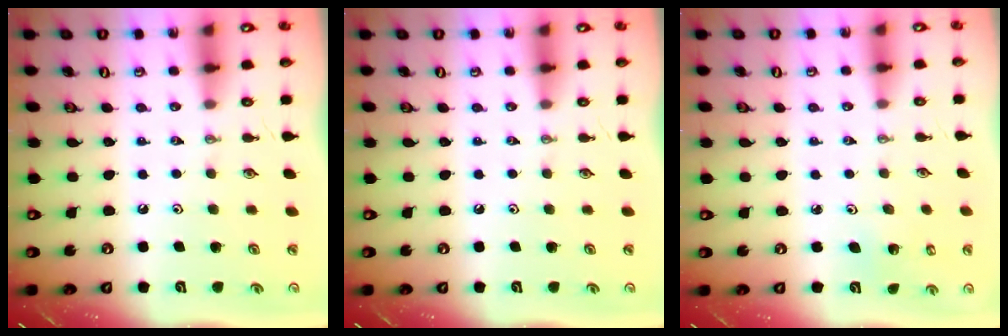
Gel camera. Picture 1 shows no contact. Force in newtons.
{"total": 0.0}
{"total": 1.8, "press": 1.8, "slide": 0.1}